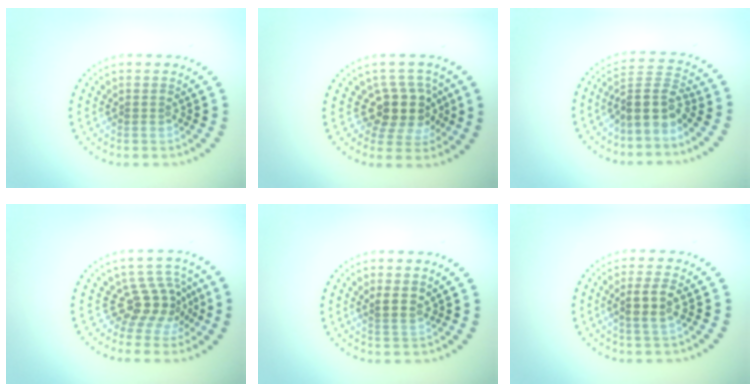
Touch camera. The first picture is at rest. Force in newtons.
{"total": 4.1, "press": 3.4, "slide": 2.2}
{"total": 3.8, "press": 3.0, "slide": 2.2}
{"total": 3.6, "press": 2.6, "slide": 2.5}
{"total": 1.5, "press": 1.2, "slide": 0.9}
{"total": 2.5, "press": 2.2, "slide": 1.3}